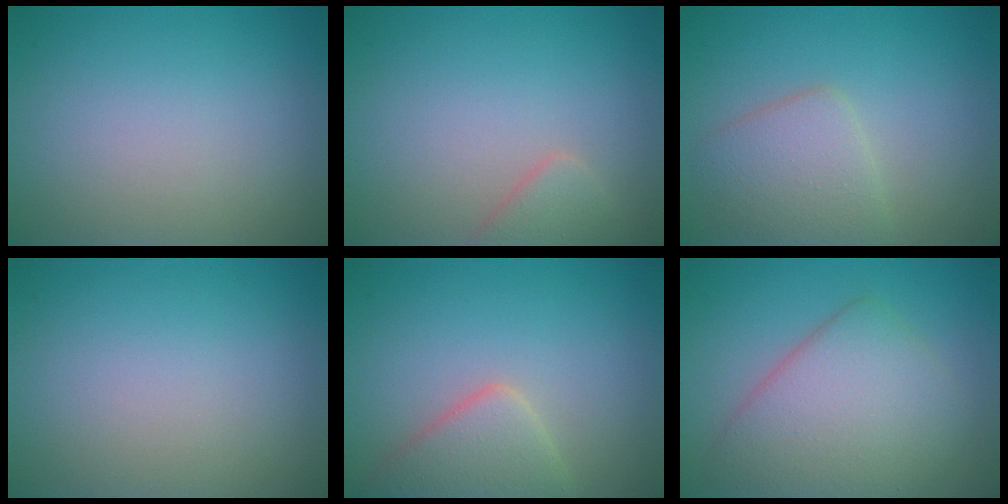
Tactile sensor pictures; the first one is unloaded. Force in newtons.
{"total": 1.9, "press": 1.9, "slide": 0.2}
{"total": 3.6, "press": 3.6, "slide": 0.1}
{"total": 0.0}
{"total": 3.9, "press": 3.9, "slide": 0.1}
{"total": 6.3, "press": 6.3, "slide": 0.2}